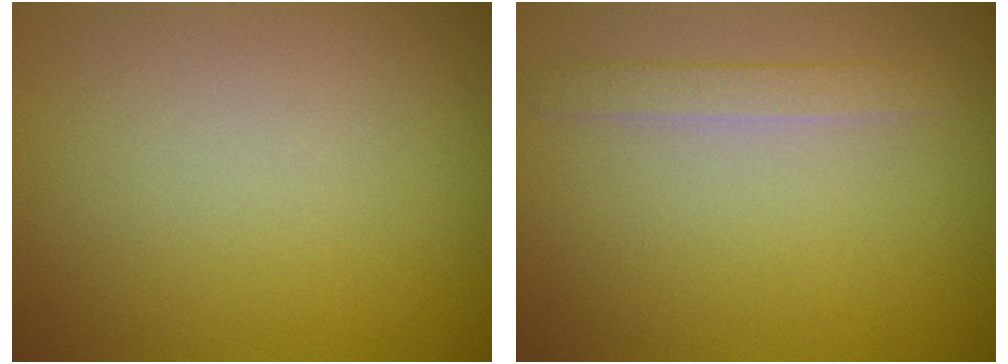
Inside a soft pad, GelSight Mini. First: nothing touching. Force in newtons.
{"total": 1.5, "press": 1.5, "slide": 0.1}